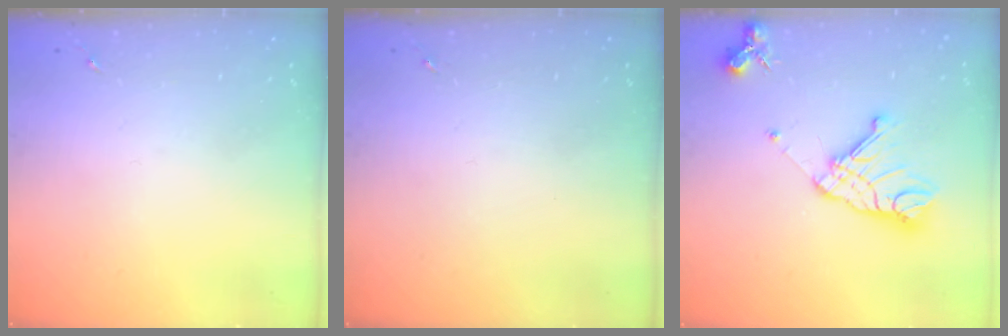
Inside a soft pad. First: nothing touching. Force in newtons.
{"total": 0.0}
{"total": 15.6, "press": 15.5, "slide": 1.8}